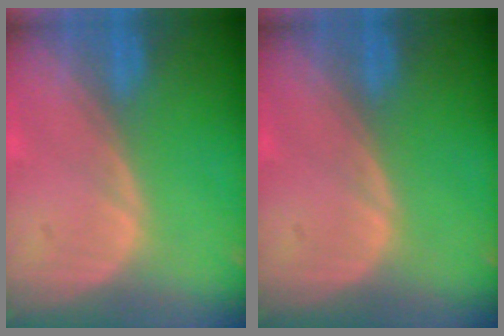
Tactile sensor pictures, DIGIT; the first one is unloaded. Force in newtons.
{"total": 0.0}